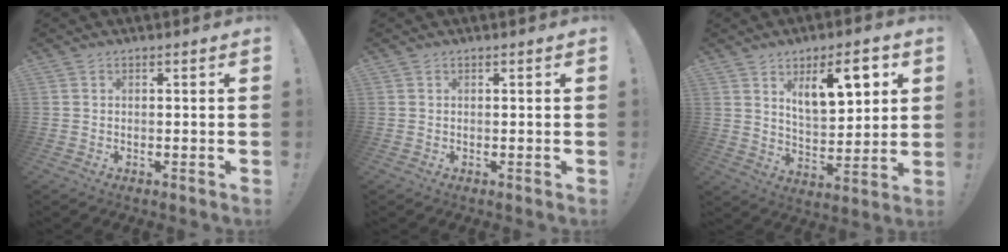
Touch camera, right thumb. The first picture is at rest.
{"total": 0.0}
{"total": 13.3, "force": [6.7, 5.7, 10.0], "torque": [-0.139, -0.021, 0.110]}